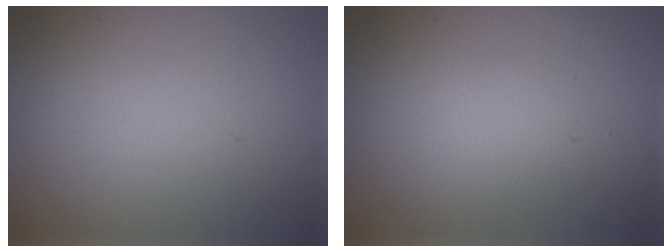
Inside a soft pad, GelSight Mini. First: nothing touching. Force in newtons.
{"total": 1.6, "press": 1.6, "slide": 0.1}